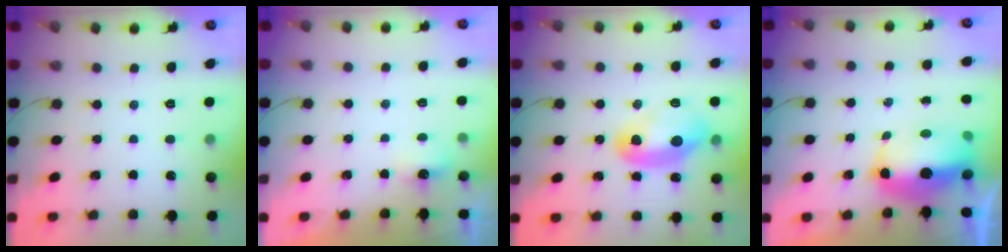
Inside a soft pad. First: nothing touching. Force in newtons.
{"total": 1.7, "press": 1.5, "slide": 0.7}
{"total": 11.9, "press": 11.9, "slide": 1.0}
{"total": 12.4, "press": 12.4, "slide": 1.3}